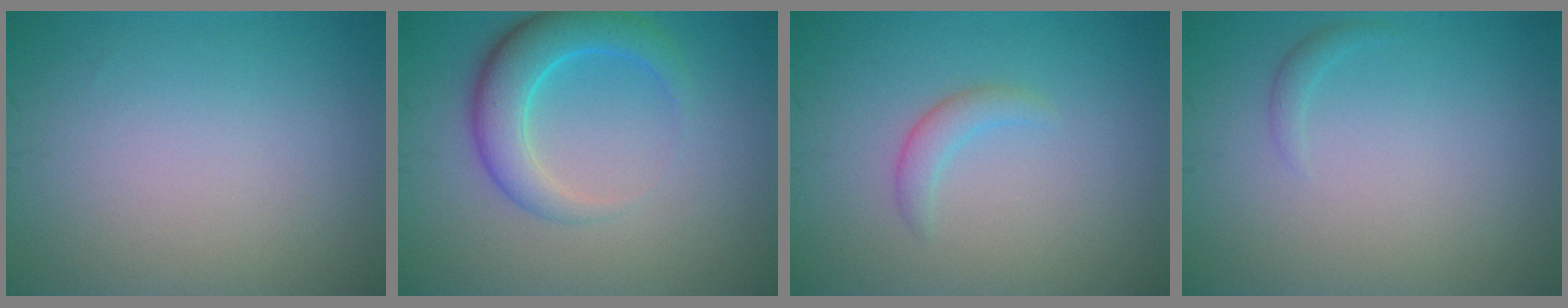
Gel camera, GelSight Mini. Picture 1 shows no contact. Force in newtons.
{"total": 4.7, "press": 4.7, "slide": 0.4}
{"total": 1.5, "press": 1.5, "slide": 0.1}
{"total": 0.7, "press": 0.7, "slide": 0.1}